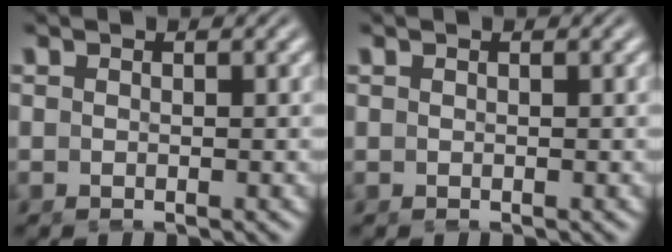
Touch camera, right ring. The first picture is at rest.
{"total": 0.0}